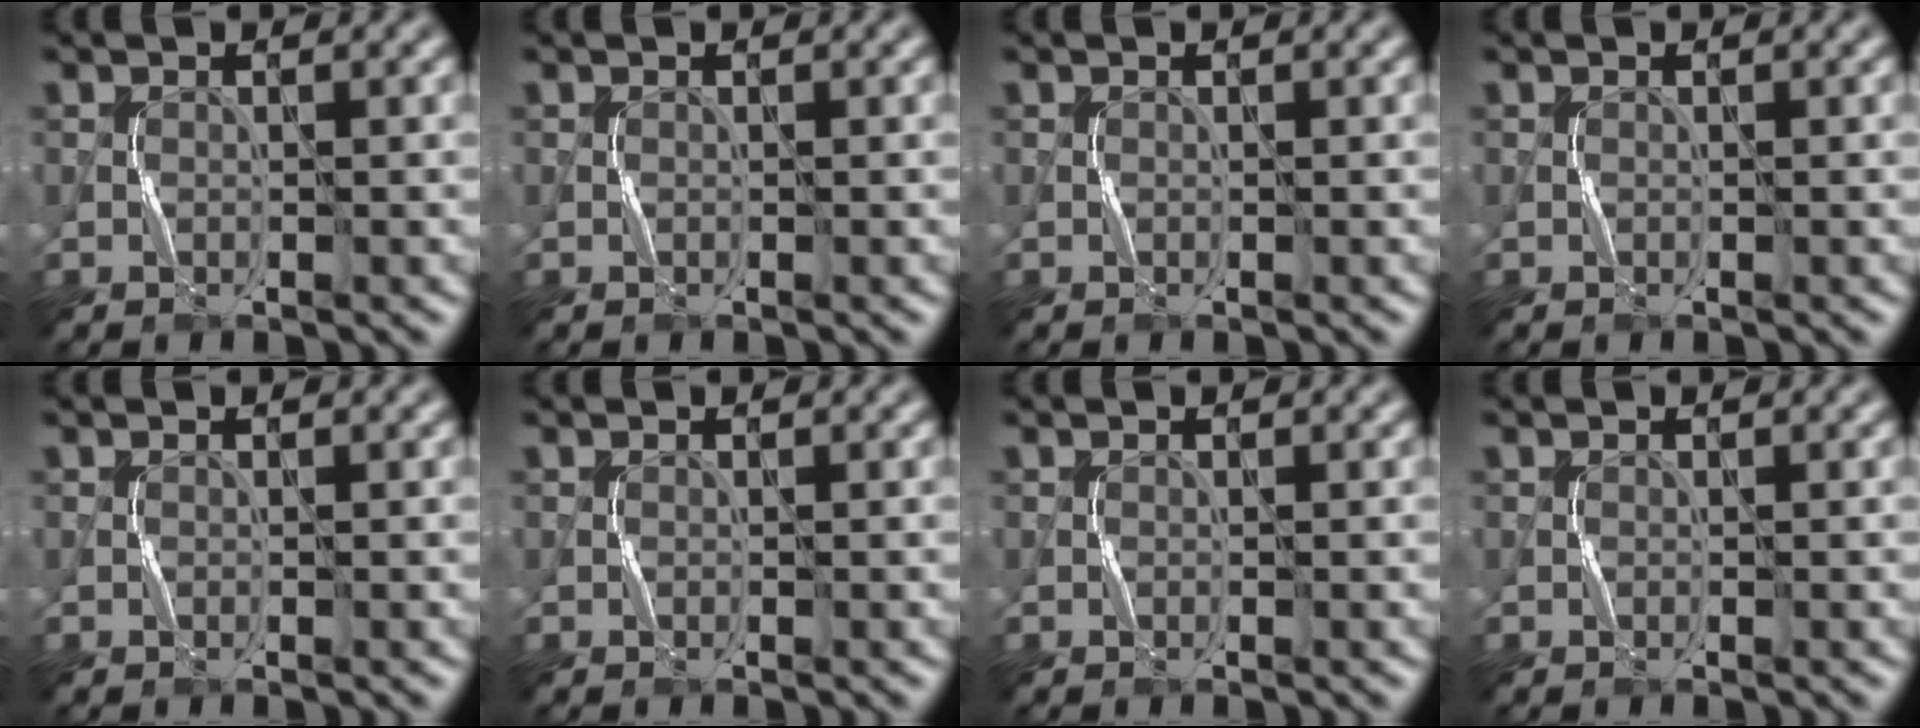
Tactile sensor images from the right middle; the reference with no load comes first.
{"total": 0.0}
{"total": 0.0}
{"total": 0.0}
{"total": 0.0}
{"total": 0.0}
{"total": 0.0}
{"total": 0.0}